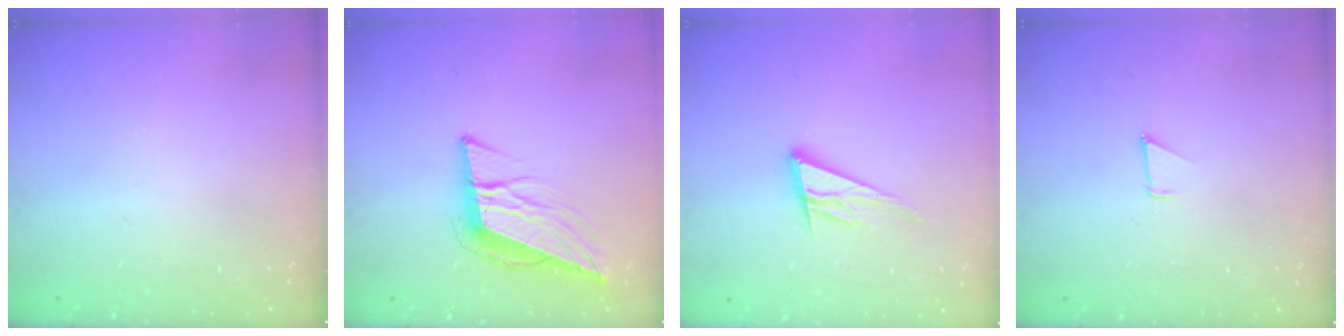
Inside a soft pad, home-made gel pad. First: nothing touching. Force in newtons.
{"total": 11.2, "press": 10.6, "slide": 3.7}
{"total": 11.5, "press": 11.4, "slide": 1.9}
{"total": 0.9, "press": 0.9, "slide": 0.1}